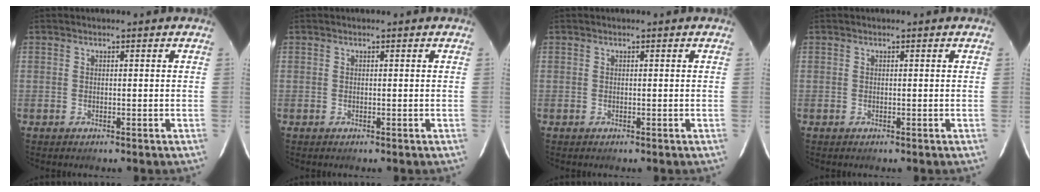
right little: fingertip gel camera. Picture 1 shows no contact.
{"total": 0.0}
{"total": 0.0}
{"total": 0.0}